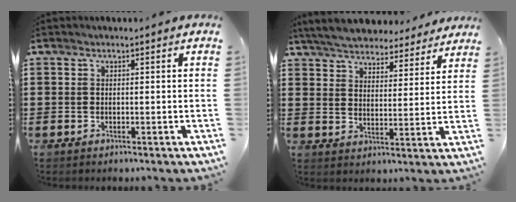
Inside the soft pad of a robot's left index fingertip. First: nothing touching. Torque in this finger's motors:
{"motor_torque": [1.63, -0.51, 1.05, 0.21]}